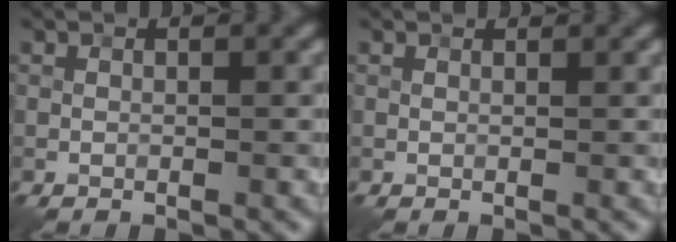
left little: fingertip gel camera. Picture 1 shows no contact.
{"total": 1.0, "force": [1.0, 0.1, 0.2], "torque": [-0.009, -0.004, 0.007]}